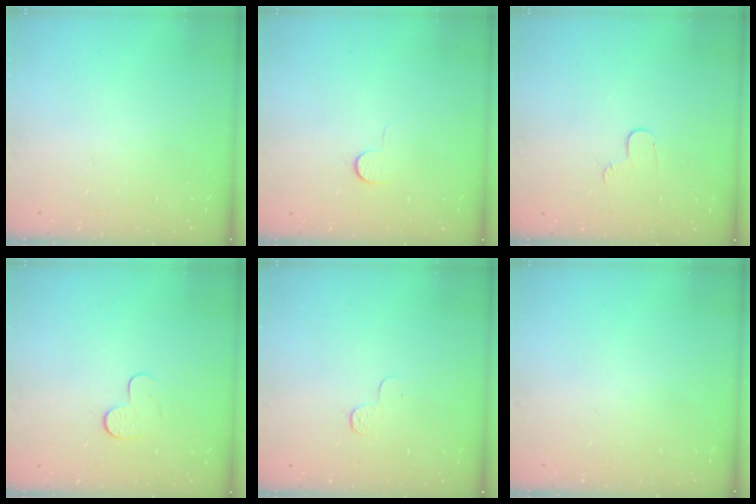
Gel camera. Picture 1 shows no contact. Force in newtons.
{"total": 5.0, "press": 5.0, "slide": 0.5}
{"total": 3.5, "press": 3.5, "slide": 0.4}
{"total": 6.2, "press": 6.1, "slide": 0.6}
{"total": 3.9, "press": 3.9, "slide": 0.4}
{"total": 0.0}